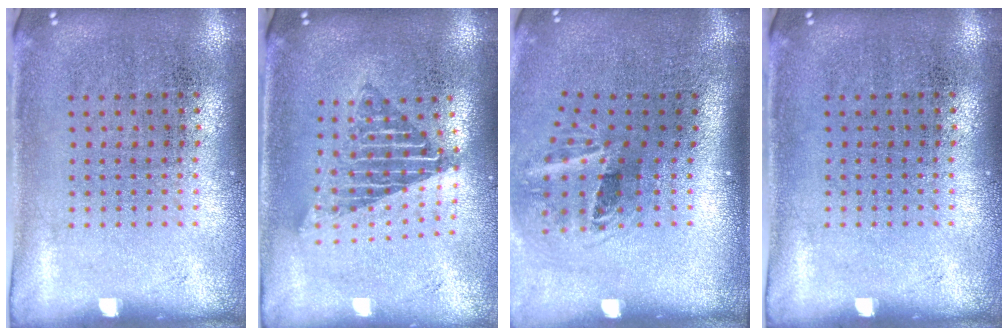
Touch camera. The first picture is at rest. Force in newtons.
{"total": 1.7, "press": 1.4, "slide": 1.0}
{"total": 2.0, "press": 1.2, "slide": 1.6}
{"total": 0.0}